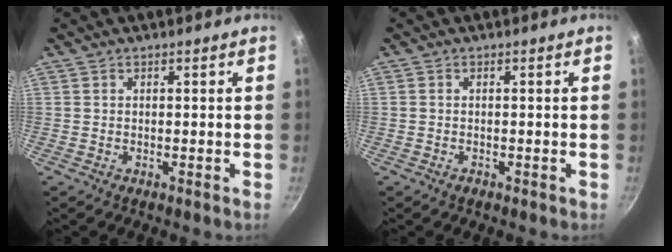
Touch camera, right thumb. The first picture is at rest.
{"total": 0.9, "force": [-0.5, 0.6, 0.4], "torque": [-0.005, 0.004, -0.007]}